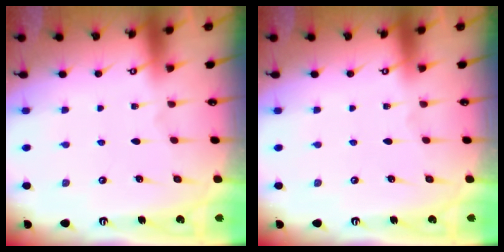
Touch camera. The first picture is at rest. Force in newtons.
{"total": 0.0}